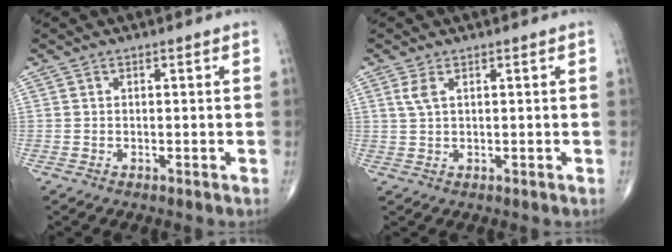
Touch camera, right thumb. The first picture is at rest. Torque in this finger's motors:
{"motor_torque": [-0.56, 0.00, 0.09, 0.00, 0.09]}